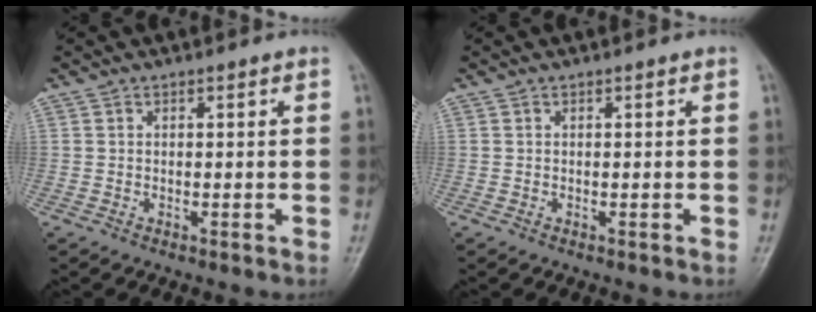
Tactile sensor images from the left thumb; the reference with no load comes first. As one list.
[{"total": 0.0}]